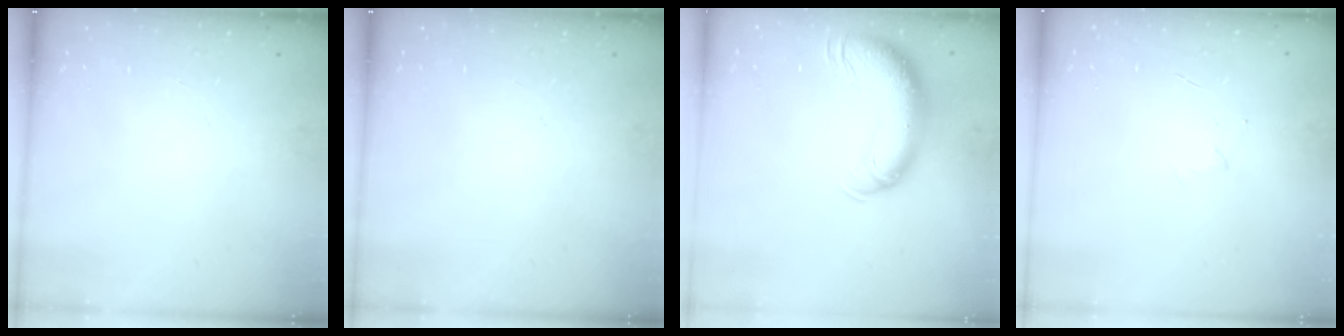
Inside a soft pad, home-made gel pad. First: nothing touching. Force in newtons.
{"total": 0.0}
{"total": 13.5, "press": 13.1, "slide": 3.5}
{"total": 3.6, "press": 3.5, "slide": 0.9}